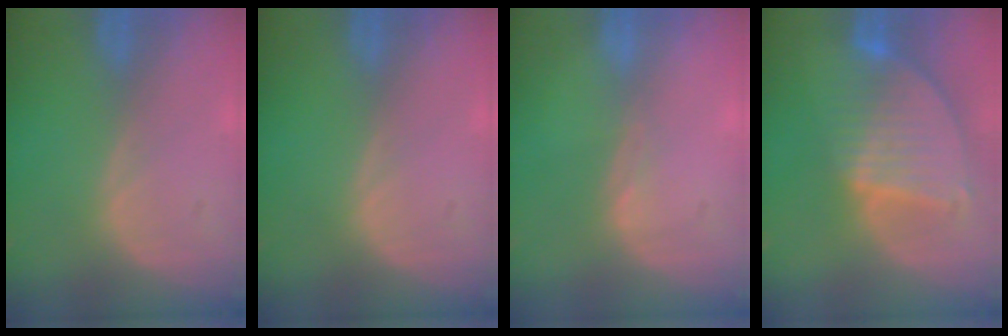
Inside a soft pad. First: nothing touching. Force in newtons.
{"total": 0.0}
{"total": 1.0, "press": 0.7, "slide": 0.7}
{"total": 9.2, "press": 7.8, "slide": 4.8}